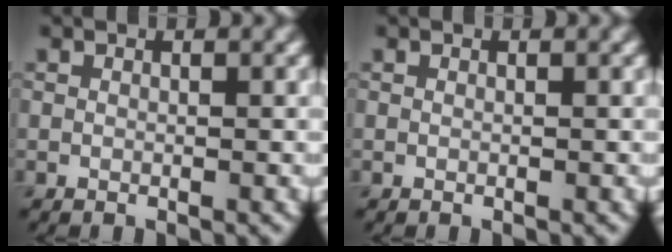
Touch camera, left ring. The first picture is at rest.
{"total": 0.0}